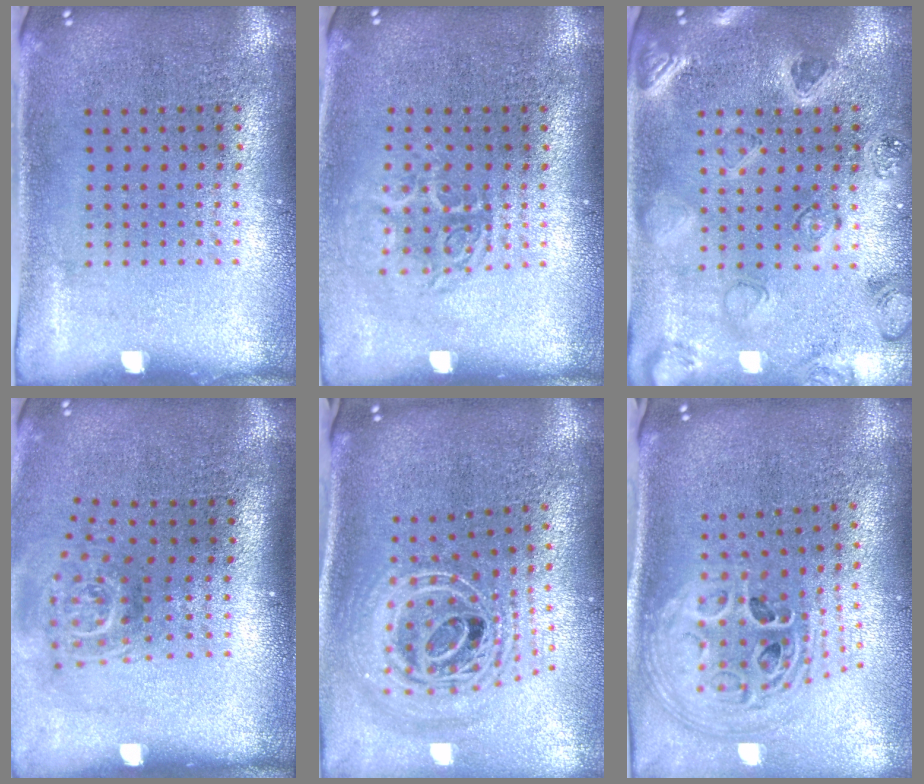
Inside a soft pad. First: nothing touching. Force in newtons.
{"total": 1.7, "press": 1.3, "slide": 1.1}
{"total": 0.8, "press": 0.7, "slide": 0.3}
{"total": 1.8, "press": 1.2, "slide": 1.3}
{"total": 2.8, "press": 2.0, "slide": 2.0}
{"total": 3.0, "press": 2.0, "slide": 2.2}